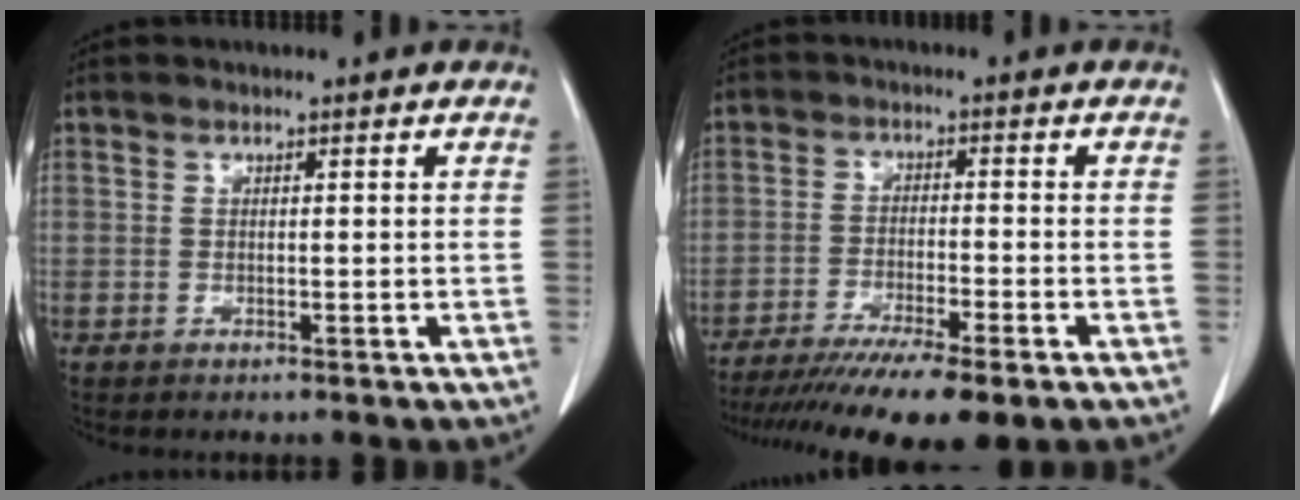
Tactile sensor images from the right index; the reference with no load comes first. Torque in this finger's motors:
{"motor_torque": [0.80, -0.79, 0.48, 0.11]}